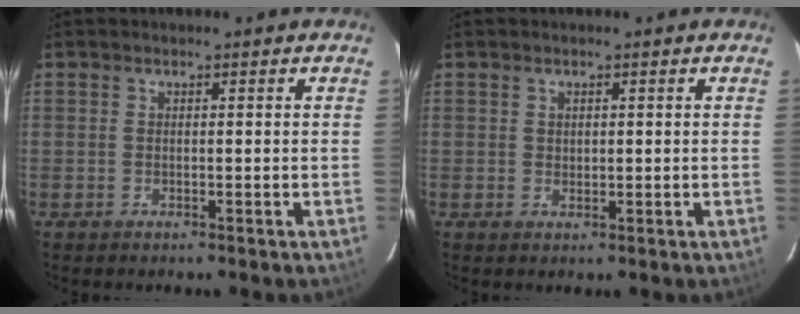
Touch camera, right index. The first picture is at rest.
{"total": 1.1, "force": [0.5, 0.8, 0.4], "torque": [-0.004, 0.003, 0.010]}